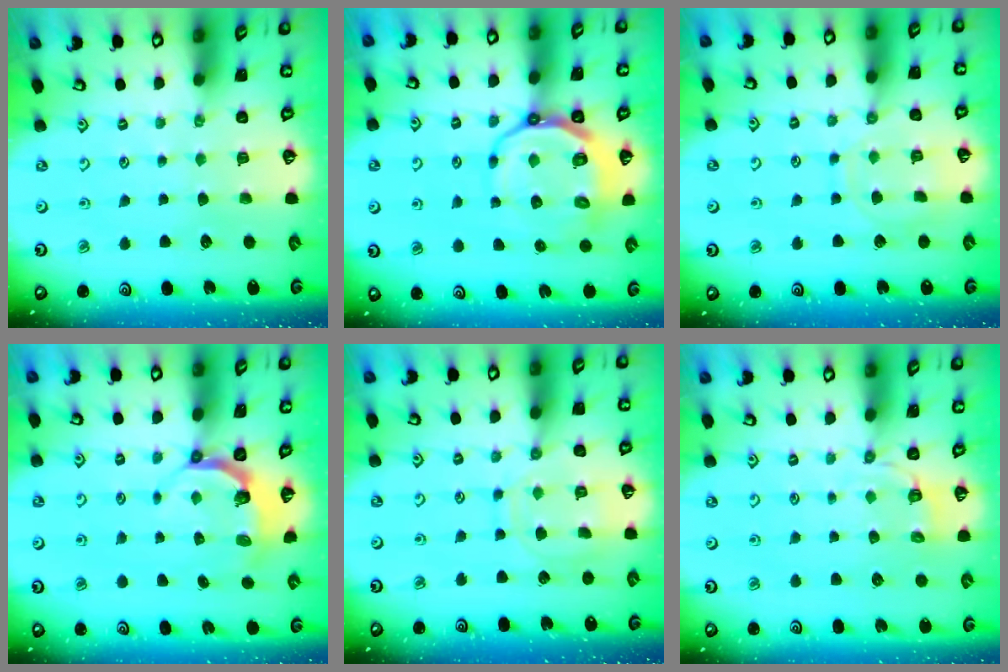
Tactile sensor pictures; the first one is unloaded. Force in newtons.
{"total": 12.7, "press": 12.4, "slide": 3.0}
{"total": 9.5, "press": 9.5, "slide": 0.7}
{"total": 4.6, "press": 3.5, "slide": 3.0}
{"total": 11.8, "press": 11.8, "slide": 0.8}
{"total": 2.7, "press": 1.4, "slide": 2.3}